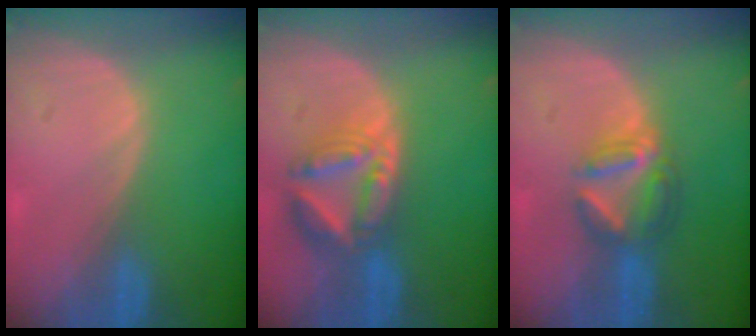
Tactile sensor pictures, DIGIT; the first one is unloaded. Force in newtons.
{"total": 8.2, "press": 7.1, "slide": 4.2}
{"total": 6.2, "press": 5.5, "slide": 2.8}